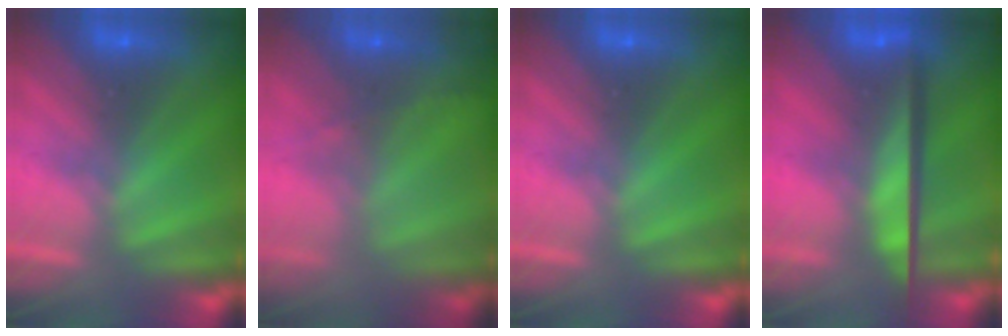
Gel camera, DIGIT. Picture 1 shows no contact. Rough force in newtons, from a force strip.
{"total": 5.8}
{"total": 0.0}
{"total": 8.7}